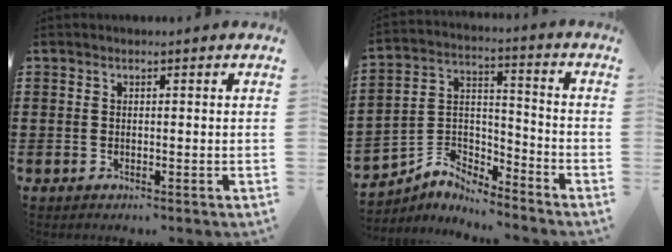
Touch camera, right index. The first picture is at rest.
{"total": 4.5, "force": [-4.3, 1.5, -0.1], "torque": [-0.015, -0.003, -0.093]}